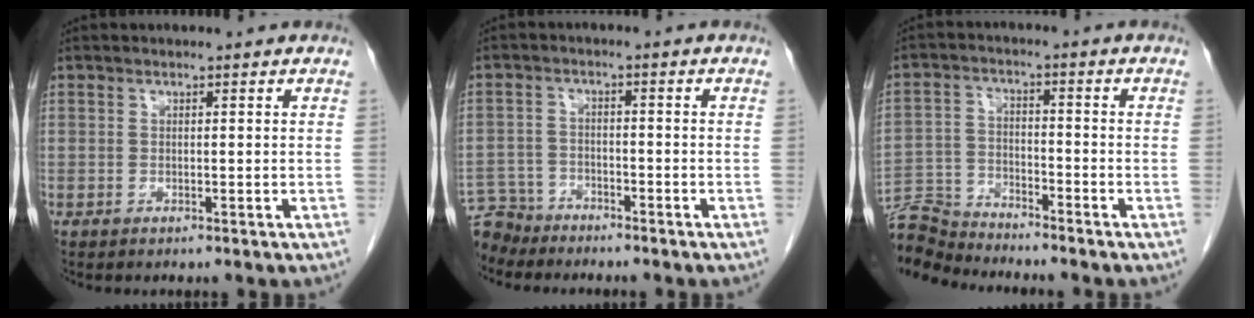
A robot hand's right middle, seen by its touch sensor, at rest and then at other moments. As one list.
[{"total": 5.9, "force": [-5.5, 2.0, -0.5], "torque": [0.012, -0.002, -0.104]}, {"total": 8.3, "force": [-8.3, 0.3, 0.3], "torque": [-0.013, -0.001, -0.159]}]